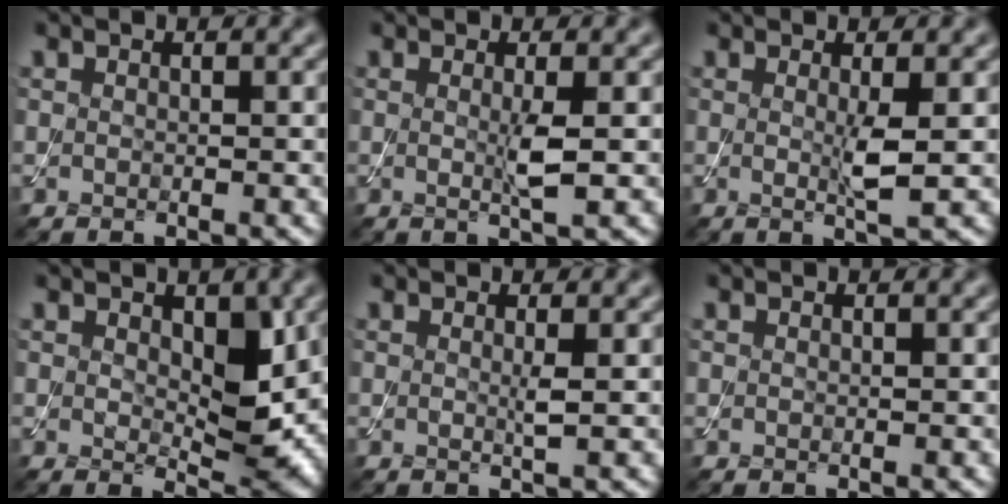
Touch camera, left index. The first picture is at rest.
{"total": 2.1, "force": [0.0, 0.1, 2.1], "torque": [-0.043, -0.005, -0.002]}
{"total": 2.3, "force": [0.1, 0.1, 2.3], "torque": [-0.045, -0.006, 0.000]}
{"total": 4.1, "force": [0.8, 2.2, 3.4], "torque": [-0.052, -0.009, 0.017]}
{"total": 1.0, "force": [0.1, 0.0, 1.0], "torque": [-0.020, -0.004, -0.001]}
{"total": 0.0}